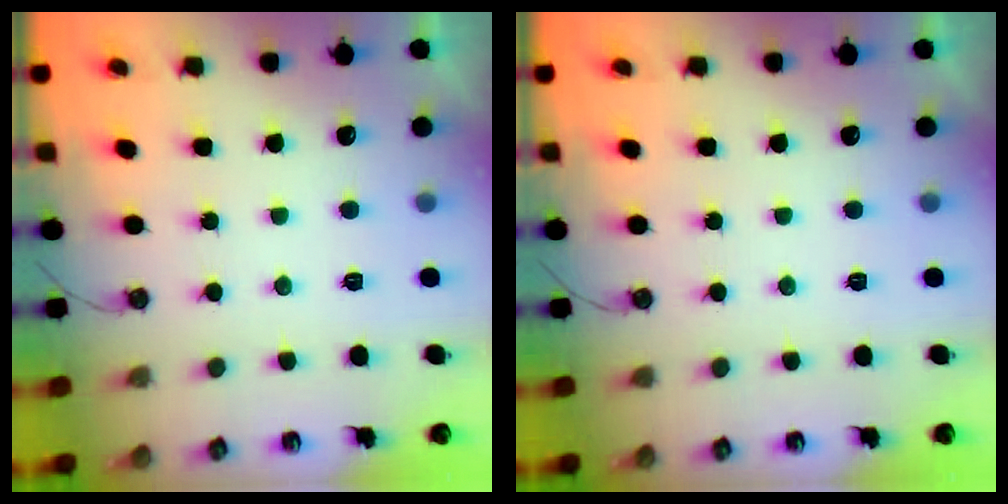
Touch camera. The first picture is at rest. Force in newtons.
{"total": 0.0}